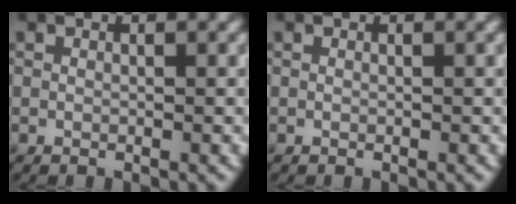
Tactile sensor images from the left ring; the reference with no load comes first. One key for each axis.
{"total": 0.0}